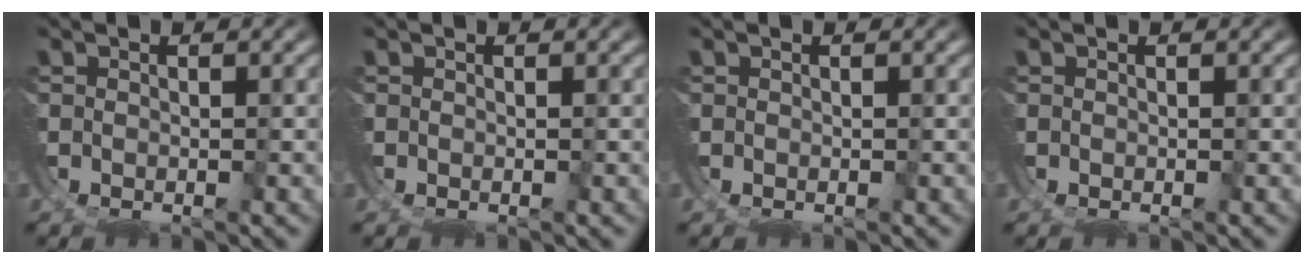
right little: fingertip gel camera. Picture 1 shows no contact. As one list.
[{"total": 0.0}, {"total": 0.0}, {"total": 0.0}]